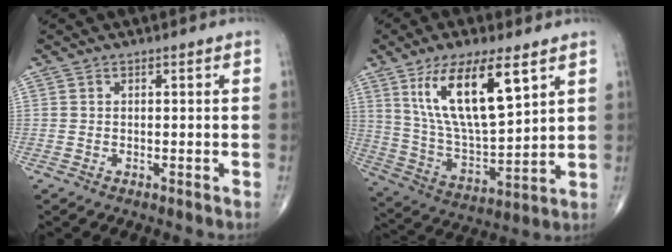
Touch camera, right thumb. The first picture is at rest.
{"total": 18.0, "force": [8.3, 6.1, 14.8], "torque": [-0.257, -0.035, 0.163]}